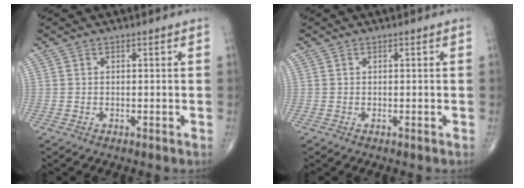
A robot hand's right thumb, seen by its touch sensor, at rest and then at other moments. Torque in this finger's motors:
{"motor_torque": [-0.19, 0.19, 0.00, -0.01, 0.00]}